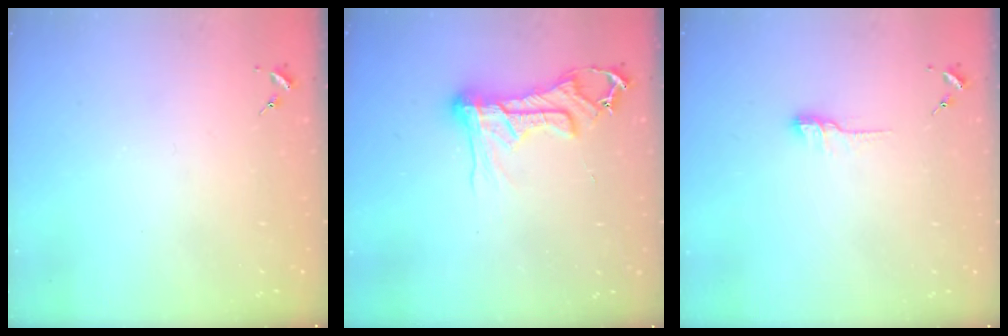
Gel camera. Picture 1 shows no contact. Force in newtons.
{"total": 14.0, "press": 13.9, "slide": 1.3}
{"total": 7.6, "press": 7.6, "slide": 0.5}